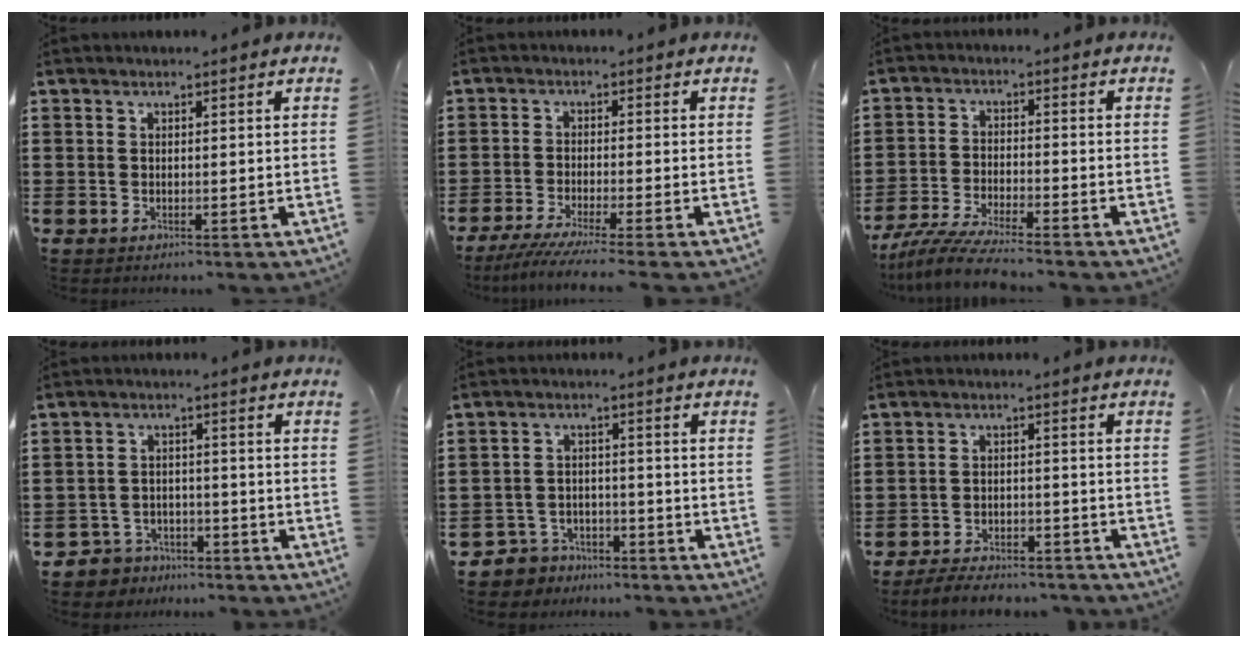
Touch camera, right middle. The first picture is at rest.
{"total": 3.8, "force": [-3.2, -0.4, 1.9], "torque": [-0.049, -0.018, -0.065]}
{"total": 6.7, "force": [-6.2, 0.0, 2.6], "torque": [-0.064, -0.013, -0.122]}
{"total": 3.5, "force": [-3.4, 1.1, -0.2], "torque": [-0.016, -0.002, -0.073]}
{"total": 4.0, "force": [-3.8, 1.2, -0.1], "torque": [-0.022, -0.002, -0.085]}
{"total": 4.3, "force": [-4.2, 0.7, 0.8], "torque": [-0.021, 0.003, -0.086]}